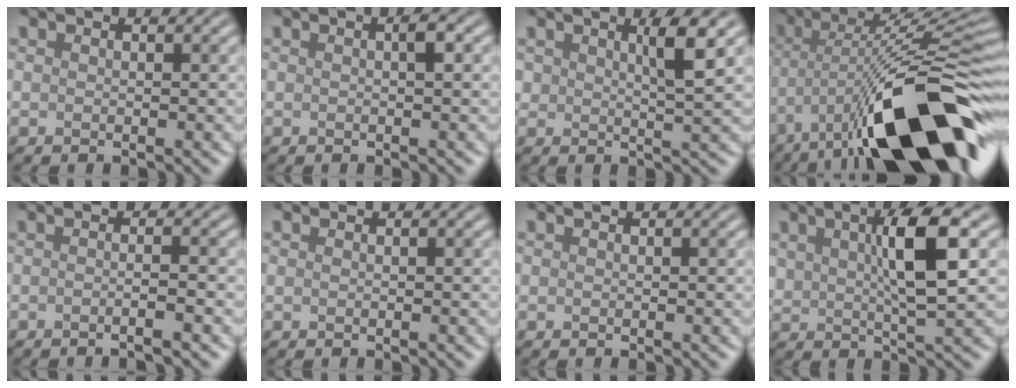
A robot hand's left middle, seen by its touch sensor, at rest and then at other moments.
{"total": 1.1, "force": [0.2, 0.1, 1.1], "torque": [-0.019, 0.005, 0.003]}
{"total": 2.7, "force": [1.4, 0.6, 2.2], "torque": [-0.033, -0.002, 0.026]}
{"total": 16.3, "force": [-7.1, 5.2, 13.7], "torque": [-0.216, 0.001, -0.117]}
{"total": 3.3, "force": [-0.6, 1.1, 3.0], "torque": [-0.021, -0.002, -0.031]}
{"total": 0.0}
{"total": 0.0}
{"total": 6.3, "force": [2.0, 1.8, 5.7], "torque": [-0.106, 0.006, 0.036]}